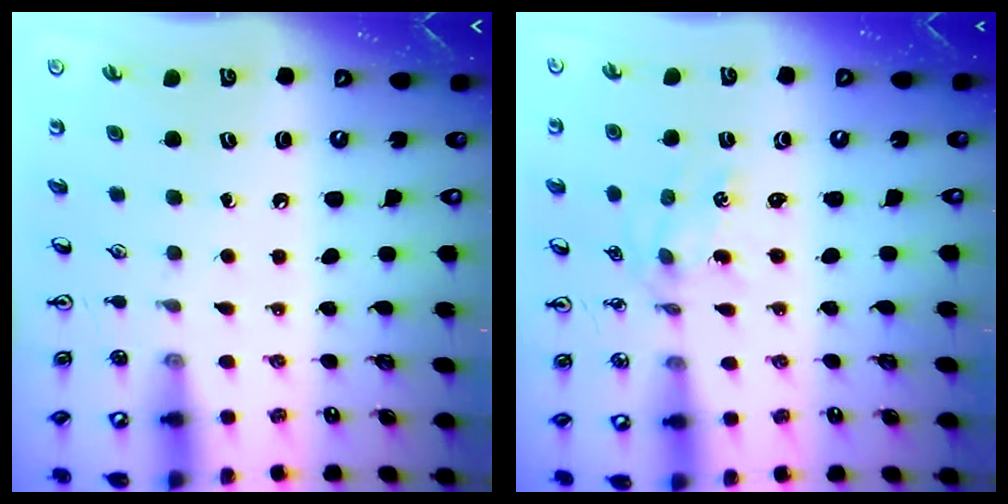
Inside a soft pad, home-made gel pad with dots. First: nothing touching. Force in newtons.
{"total": 0.9, "press": 0.8, "slide": 0.1}